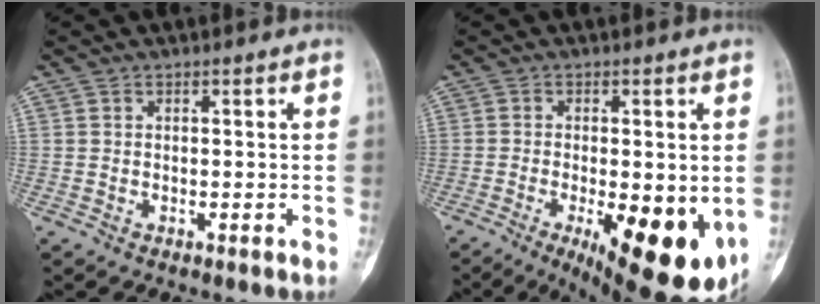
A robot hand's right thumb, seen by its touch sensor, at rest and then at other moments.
{"total": 16.3, "force": [-4.8, 5.8, 14.5], "torque": [-0.164, -0.020, -0.051]}